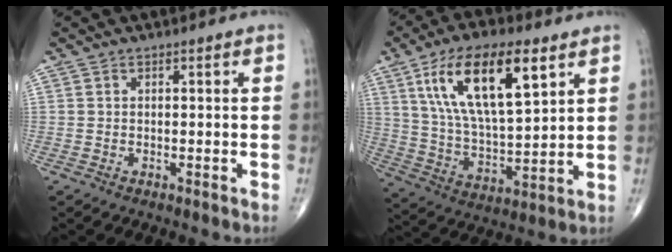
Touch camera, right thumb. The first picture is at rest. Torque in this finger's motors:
{"motor_torque": [0.73, 4.28, 1.94, 0.83, 0.22]}